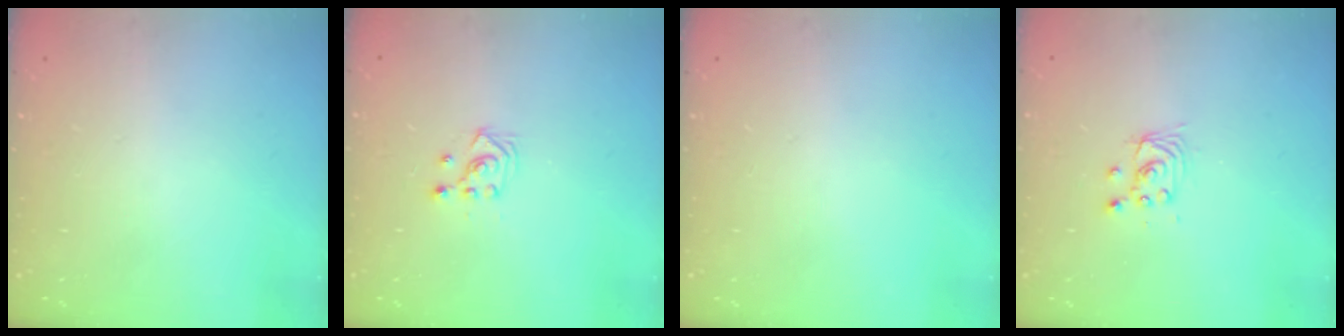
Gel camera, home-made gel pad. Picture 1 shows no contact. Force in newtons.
{"total": 3.0, "press": 2.8, "slide": 1.0}
{"total": 0.0}
{"total": 2.7, "press": 2.7, "slide": 0.2}